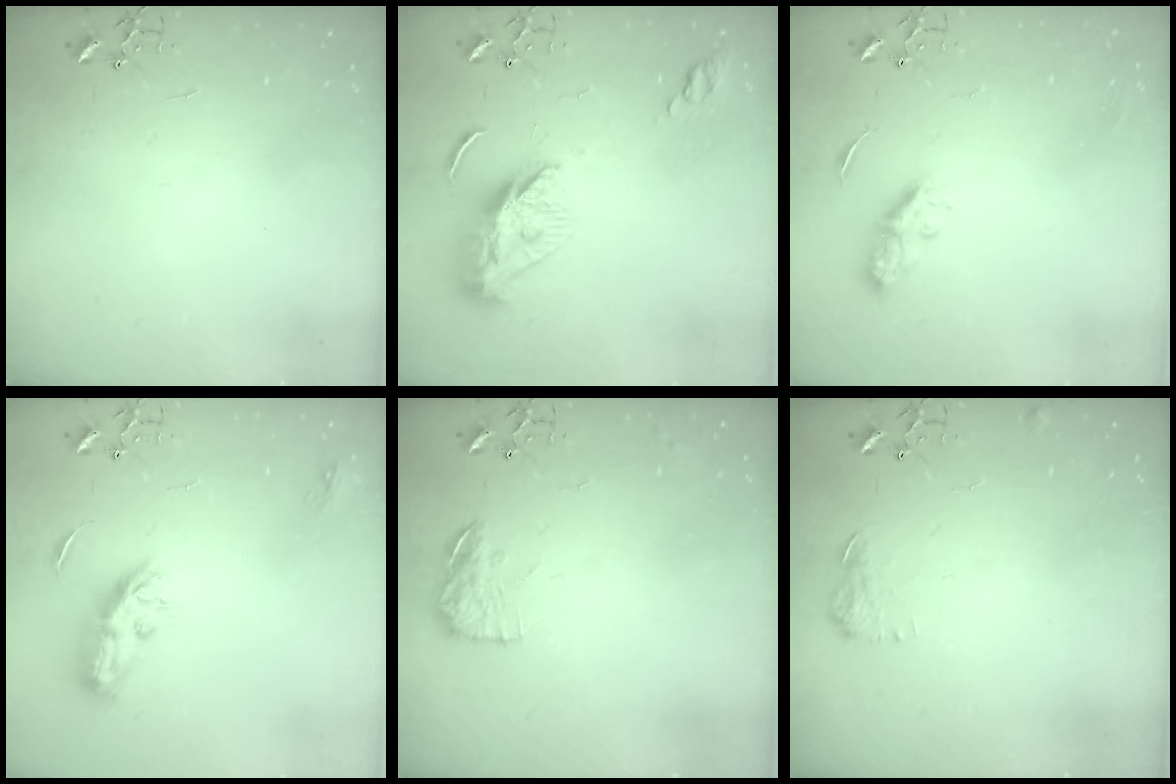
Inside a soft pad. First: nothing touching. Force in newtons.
{"total": 10.9, "press": 10.9, "slide": 0.9}
{"total": 7.2, "press": 7.2, "slide": 0.3}
{"total": 8.7, "press": 8.7, "slide": 0.4}
{"total": 12.1, "press": 12.1, "slide": 0.5}
{"total": 7.6, "press": 7.6, "slide": 0.3}